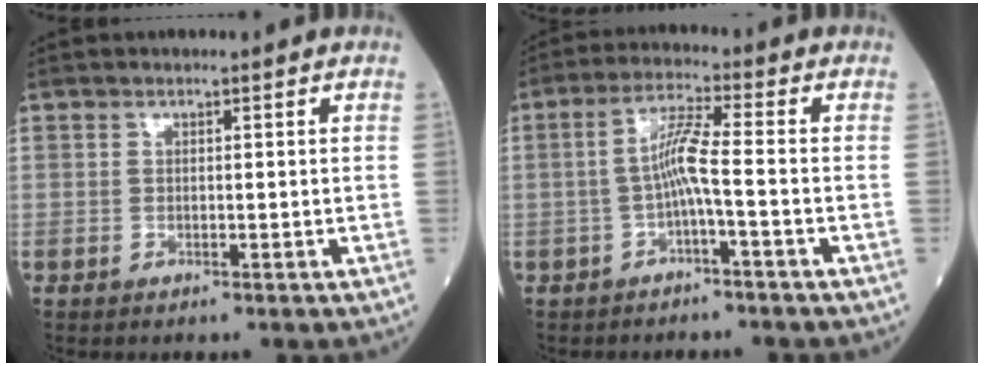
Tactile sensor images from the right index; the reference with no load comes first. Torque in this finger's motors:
{"motor_torque": [0.39, -0.33, 0.39, 0.12]}